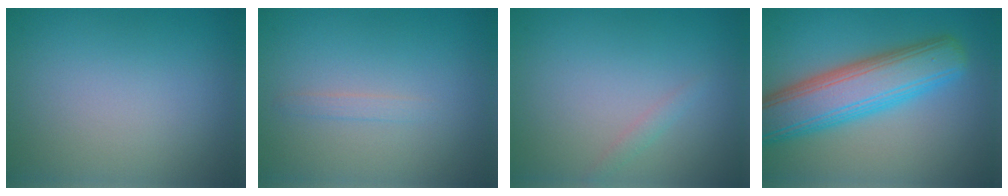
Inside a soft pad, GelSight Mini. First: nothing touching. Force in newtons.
{"total": 0.8, "press": 0.8, "slide": 0.0}
{"total": 0.8, "press": 0.8, "slide": 0.0}
{"total": 8.3, "press": 8.3, "slide": 0.3}